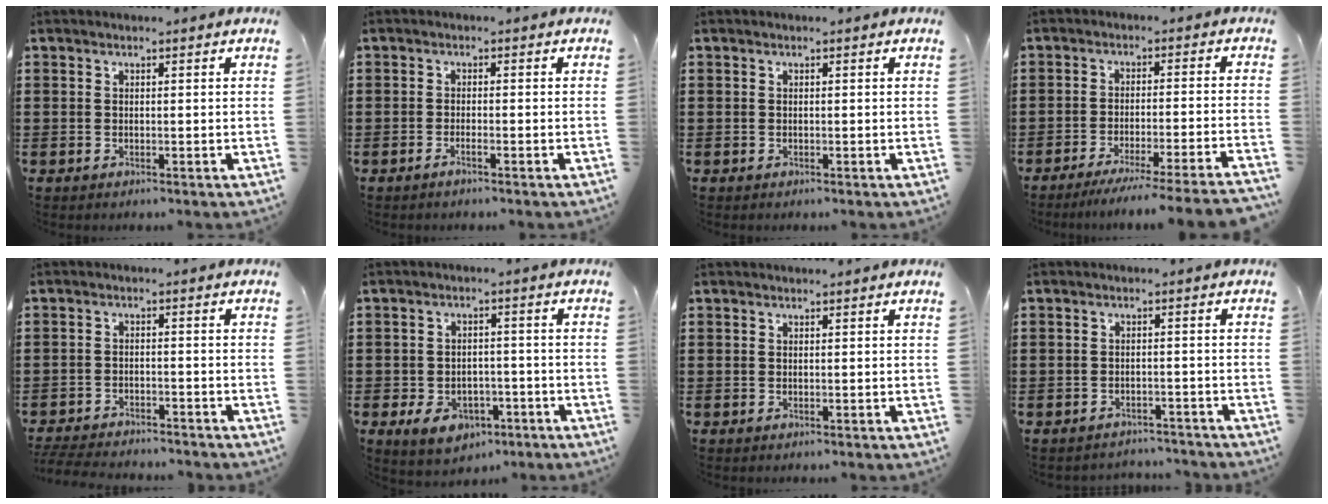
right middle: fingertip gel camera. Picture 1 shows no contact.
{"total": 1.1, "force": [-0.7, 0.0, 0.8], "torque": [-0.014, -0.004, -0.013]}
{"total": 0.0}
{"total": 5.3, "force": [-4.5, -0.6, 2.6], "torque": [-0.040, -0.016, -0.086]}
{"total": 3.7, "force": [-3.7, 0.3, 0.6], "torque": [-0.017, -0.001, -0.079]}
{"total": 4.9, "force": [-3.0, 3.0, 2.5], "torque": [-0.058, 0.006, -0.061]}
{"total": 0.0}
{"total": 2.2, "force": [-2.1, 0.5, -0.4], "torque": [0.000, 0.003, -0.050]}